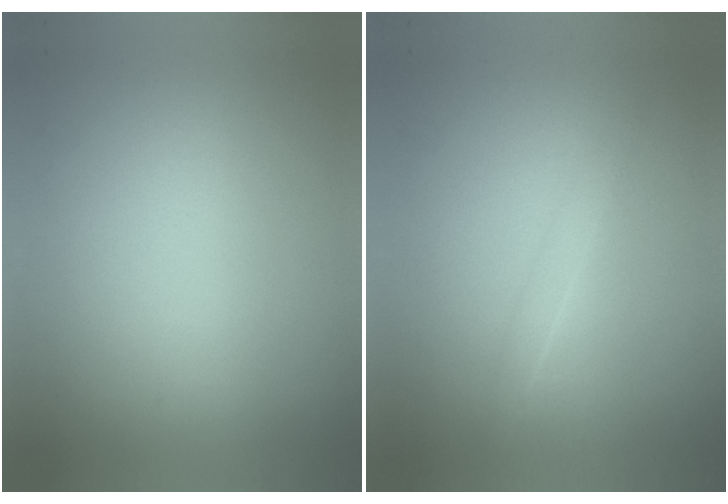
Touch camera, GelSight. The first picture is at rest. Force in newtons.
{"total": 1.1}